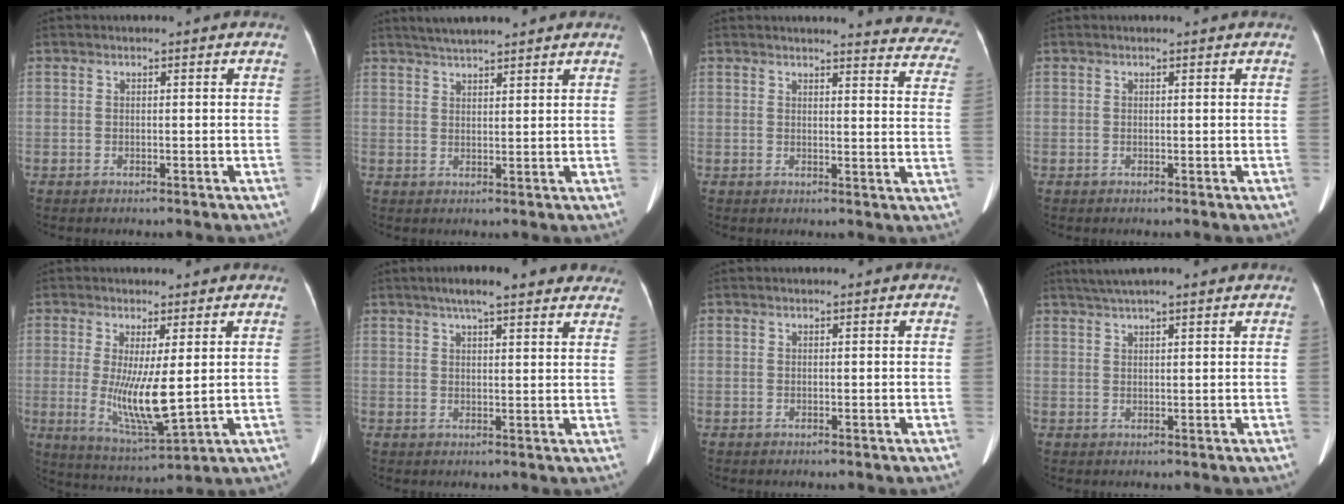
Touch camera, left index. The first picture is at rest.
{"total": 6.3, "force": [5.5, 0.6, 3.0], "torque": [-0.048, 0.027, 0.088]}
{"total": 13.1, "force": [12.8, 1.6, 2.5], "torque": [0.007, -0.086, 0.104]}
{"total": 0.7, "force": [0.6, 0.0, 0.1], "torque": [-0.005, 0.000, 0.005]}
{"total": 8.7, "force": [0.1, 1.1, 8.6], "torque": [-0.170, -0.034, 0.013]}
{"total": 12.6, "force": [10.2, 2.5, 7.0], "torque": [-0.087, 0.032, 0.125]}
{"total": 0.0}
{"total": 7.4, "force": [6.2, 0.2, 4.1], "torque": [-0.069, 0.037, 0.093]}